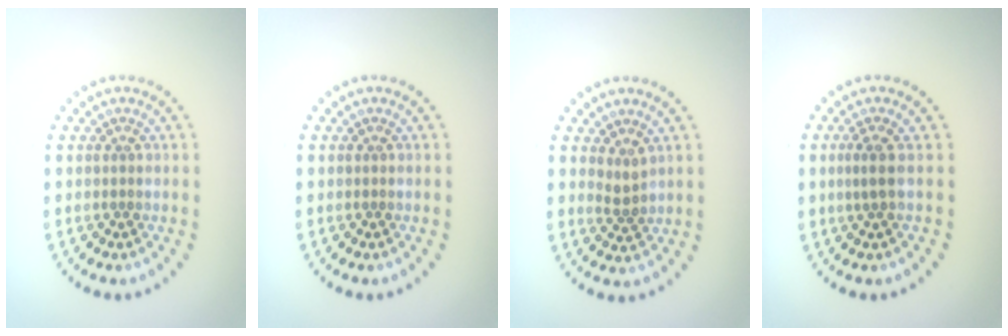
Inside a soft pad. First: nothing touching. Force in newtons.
{"total": 0.0}
{"total": 1.5, "press": 1.1, "slide": 1.0}
{"total": 1.6, "press": 1.2, "slide": 1.0}